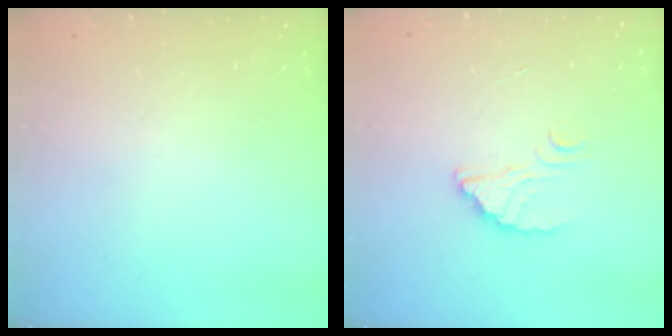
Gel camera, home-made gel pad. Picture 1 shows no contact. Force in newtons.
{"total": 2.5, "press": 2.5, "slide": 0.1}